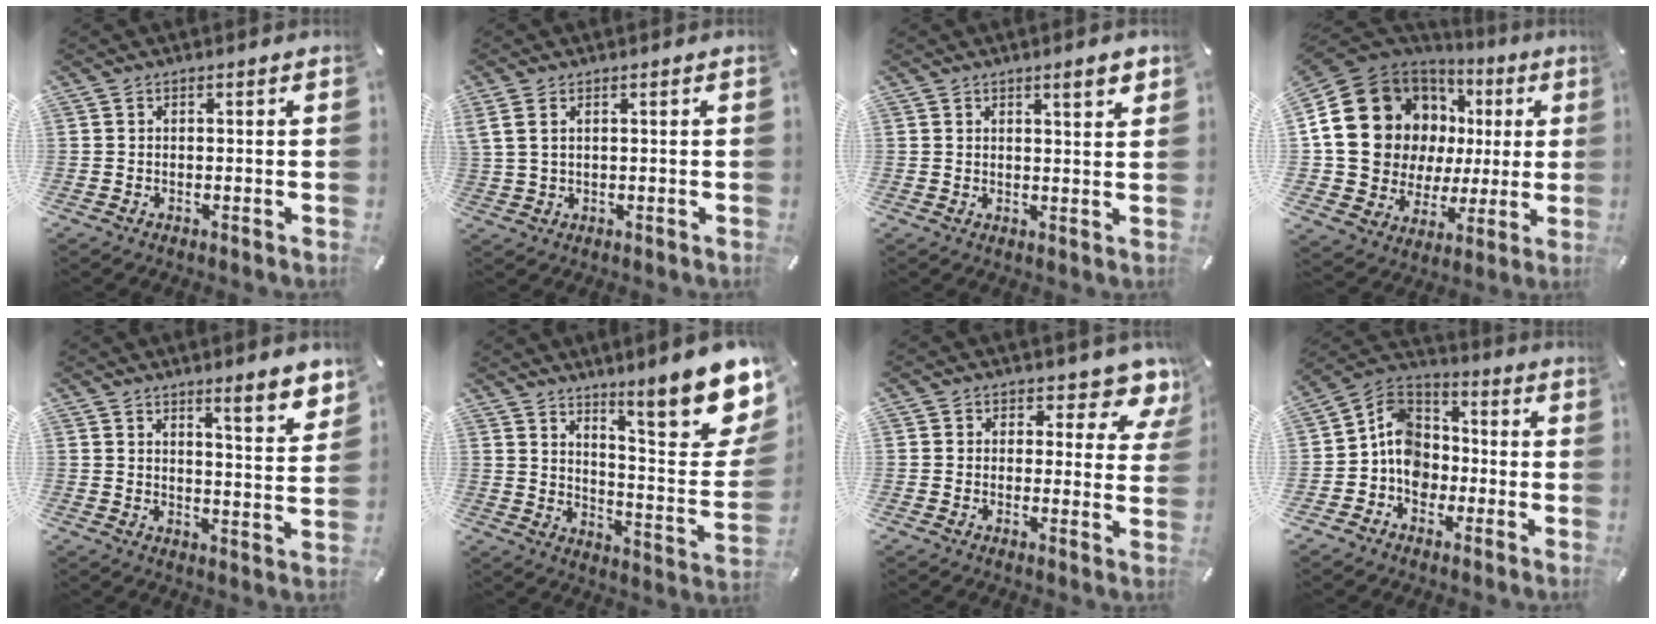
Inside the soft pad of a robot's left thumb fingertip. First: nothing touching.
{"total": 2.6, "force": [1.2, 1.2, 1.9], "torque": [-0.049, -0.002, 0.020]}
{"total": 3.9, "force": [2.6, 1.1, 2.7], "torque": [-0.032, -0.010, 0.039]}
{"total": 21.8, "force": [5.1, 18.0, 11.2], "torque": [-0.214, -0.034, 0.117]}
{"total": 7.2, "force": [5.9, 1.1, 4.0], "torque": [-0.052, -0.041, 0.097]}
{"total": 18.9, "force": [12.6, 5.1, 13.1], "torque": [-0.174, -0.106, 0.202]}
{"total": 7.1, "force": [4.9, 4.0, 3.1], "torque": [-0.025, -0.041, 0.081]}
{"total": 10.3, "force": [-3.1, 9.0, 4.1], "torque": [-0.098, 0.030, -0.057]}